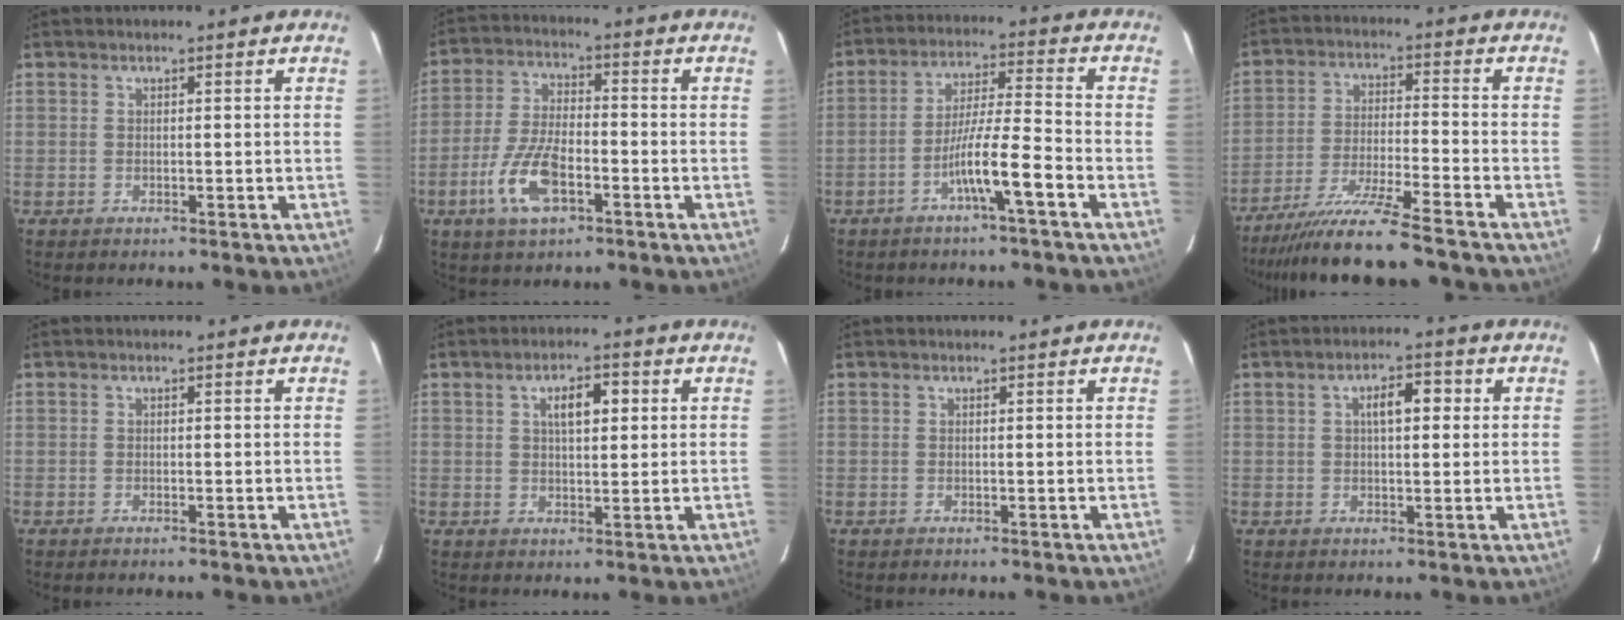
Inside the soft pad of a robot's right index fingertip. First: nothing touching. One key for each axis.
{"total": 9.7, "fx": -4.2, "fy": 3.5, "fz": 8.0, "tx": -0.175, "ty": -0.002, "tz": -0.079}
{"total": 8.4, "fx": -4.2, "fy": -0.3, "fz": 7.2, "tx": -0.133, "ty": 0.010, "tz": -0.077}
{"total": 13.1, "fx": -11.0, "fy": -0.5, "fz": 7.0, "tx": -0.116, "ty": -0.026, "tz": -0.187}
{"total": 0.7, "fx": -0.6, "fy": 0.0, "fz": 0.4, "tx": -0.010, "ty": -0.002, "tz": -0.008}
{"total": 5.0, "fx": 1.6, "fy": 1.8, "fz": 4.5, "tx": -0.076, "ty": 0.012, "tz": 0.026}
{"total": 0.0}
{"total": 4.6, "fx": 1.1, "fy": 1.6, "fz": 4.2, "tx": -0.071, "ty": 0.017, "tz": 0.017}